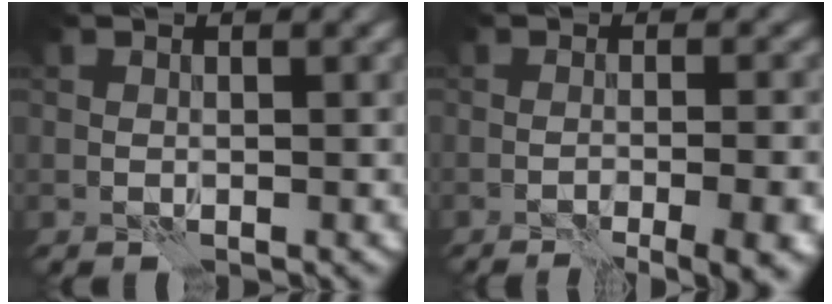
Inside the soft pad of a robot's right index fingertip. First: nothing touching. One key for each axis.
{"total": 7.6, "fx": -2.6, "fy": 2.6, "fz": 6.7, "tx": -0.043, "ty": 0.003, "tz": -0.022}